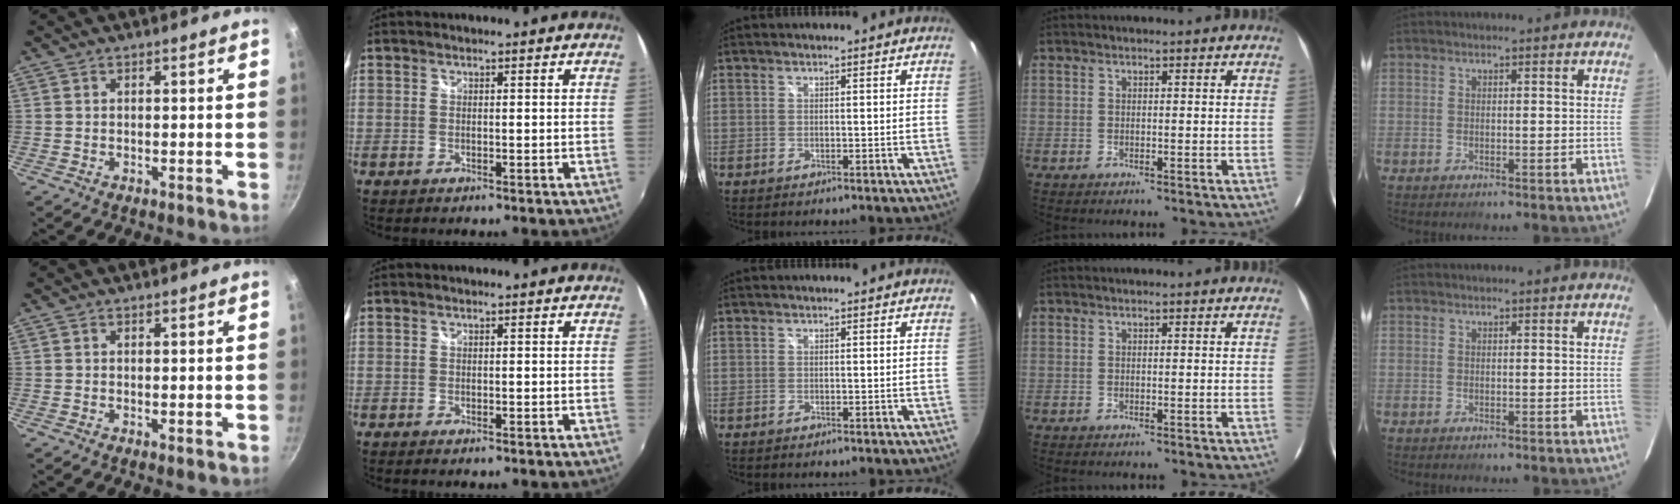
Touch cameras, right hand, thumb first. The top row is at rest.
{"thumb": {"total": 0.7, "force": [0.0, 0.3, 0.6], "torque": [-0.010, -0.002, -0.001]}, "index": {"total": 0.8, "force": [-0.7, 0.3, 0.4], "torque": [-0.010, -0.004, -0.011]}}